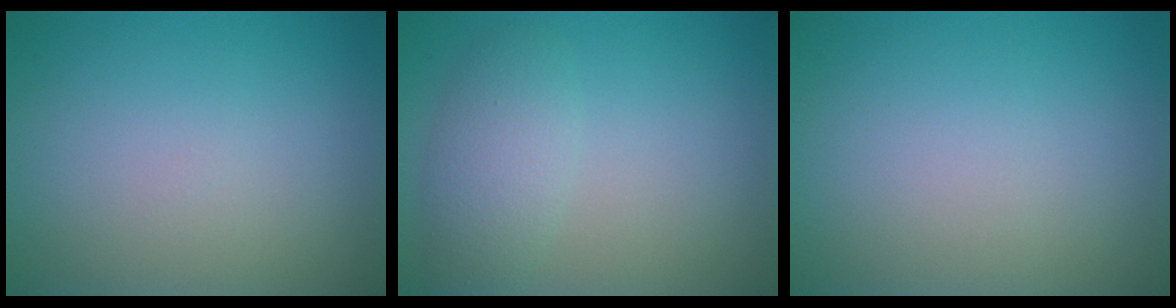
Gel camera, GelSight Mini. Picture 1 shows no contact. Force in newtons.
{"total": 2.6, "press": 2.6, "slide": 0.2}
{"total": 0.0}